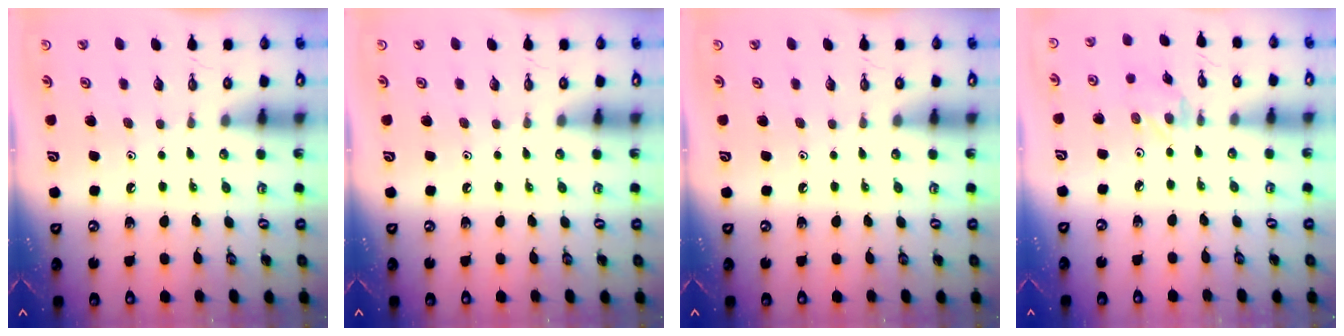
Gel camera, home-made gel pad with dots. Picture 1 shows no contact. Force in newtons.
{"total": 0.0}
{"total": 0.0}
{"total": 0.6, "press": 0.6, "slide": 0.2}